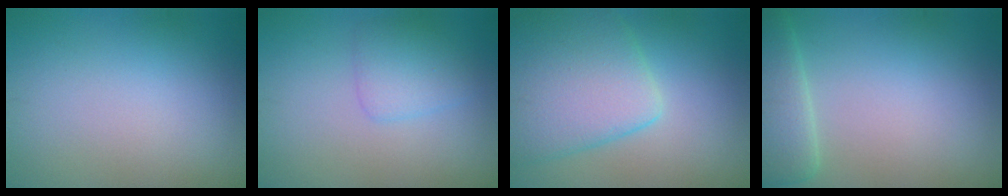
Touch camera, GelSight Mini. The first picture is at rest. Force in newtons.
{"total": 2.2, "press": 2.2, "slide": 0.1}
{"total": 7.5, "press": 7.5, "slide": 0.4}
{"total": 3.8, "press": 3.7, "slide": 0.6}